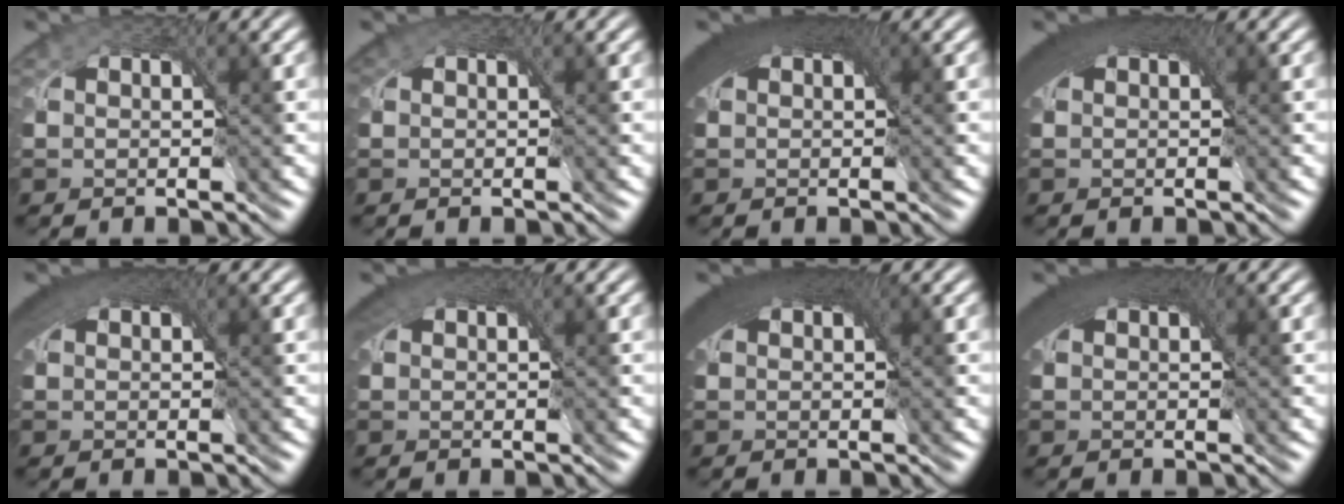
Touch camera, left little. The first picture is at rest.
{"total": 1.0, "force": [0.6, 0.6, 0.6], "torque": [-0.010, 0.002, 0.006]}
{"total": 8.1, "force": [3.0, 4.1, 6.4], "torque": [-0.100, 0.019, 0.031]}
{"total": 7.5, "force": [3.1, 3.7, 5.7], "torque": [-0.092, 0.018, 0.033]}
{"total": 6.3, "force": [3.0, 3.1, 4.5], "torque": [-0.083, 0.015, 0.035]}
{"total": 5.4, "force": [2.9, 2.7, 3.7], "torque": [-0.067, 0.016, 0.034]}
{"total": 8.1, "force": [3.0, 4.0, 6.4], "torque": [-0.099, 0.019, 0.031]}
{"total": 7.4, "force": [3.0, 3.7, 5.7], "torque": [-0.092, 0.016, 0.032]}